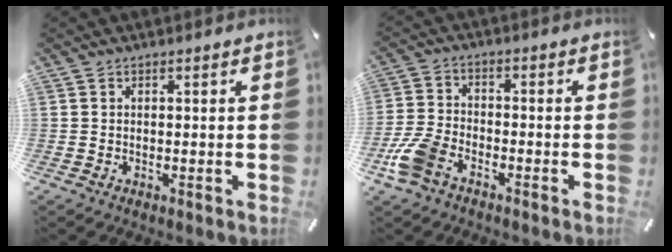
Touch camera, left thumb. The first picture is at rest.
{"total": 8.1, "force": [-4.9, 4.3, 4.8], "torque": [-0.115, 0.012, -0.094]}